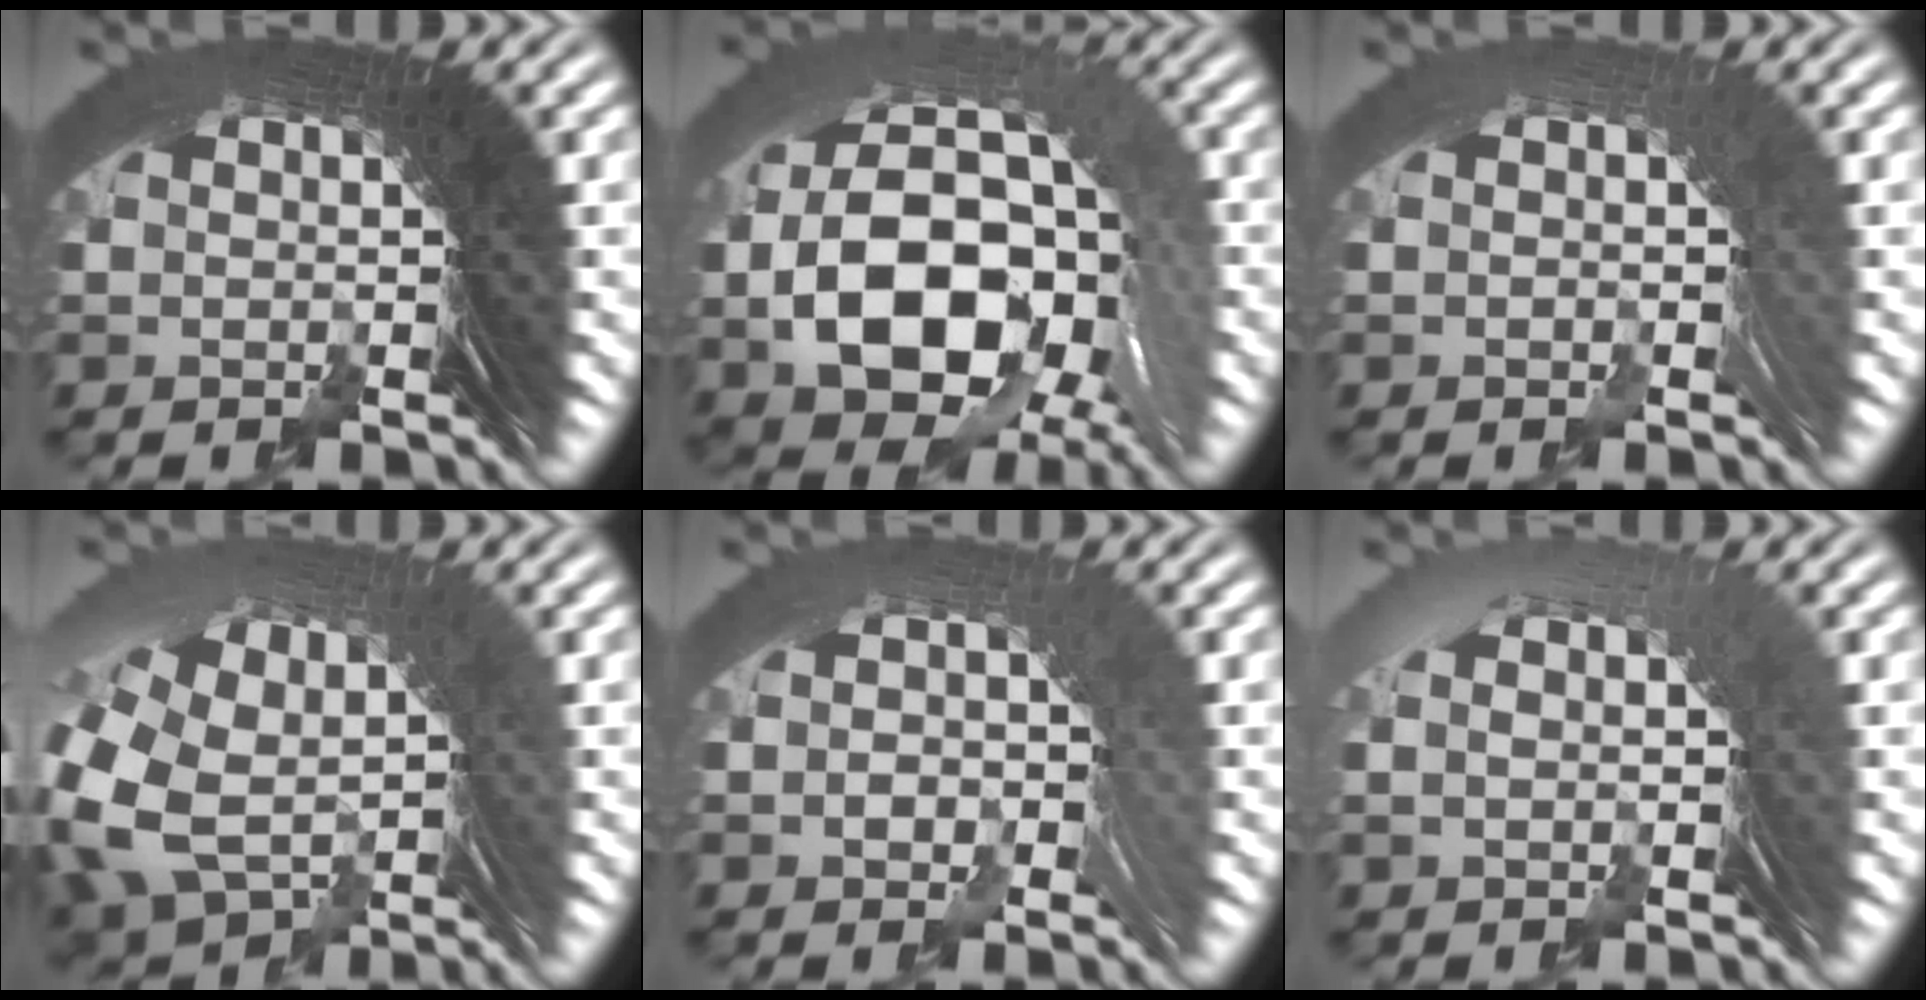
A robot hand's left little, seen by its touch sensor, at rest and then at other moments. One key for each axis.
{"total": 14.1, "fx": 0.9, "fy": 9.4, "fz": 10.5, "tx": -0.191, "ty": -0.023, "tz": 0.023}
{"total": 0.8, "fx": -0.7, "fy": -0.4, "fz": 0.0, "tx": 0.006, "ty": 0.006, "tz": -0.010}
{"total": 7.4, "fx": -1.6, "fy": 6.0, "fz": 4.1, "tx": -0.129, "ty": -0.048, "tz": 0.003}
{"total": 0.6, "fx": -0.5, "fy": 0.2, "fz": 0.2, "tx": -0.003, "ty": 0.001, "tz": -0.007}
{"total": 1.1, "fx": 0.0, "fy": 0.5, "fz": 1.0, "tx": -0.003, "ty": 0.014, "tz": -0.002}